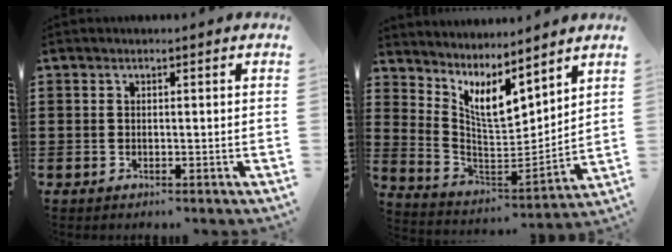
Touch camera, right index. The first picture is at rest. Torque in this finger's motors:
{"motor_torque": [0.74, 1.40, 0.20, 0.04]}